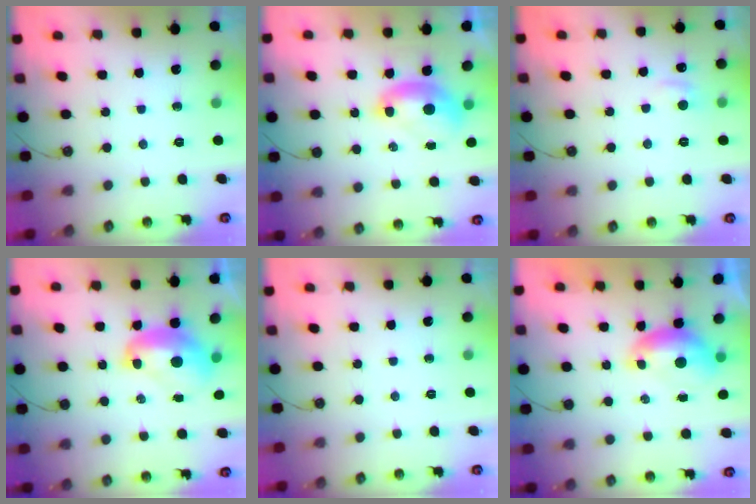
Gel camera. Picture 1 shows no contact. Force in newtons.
{"total": 2.0, "press": 2.0, "slide": 0.4}
{"total": 0.9, "press": 0.3, "slide": 0.8}
{"total": 3.1, "press": 3.1, "slide": 0.5}
{"total": 0.0}
{"total": 0.0}